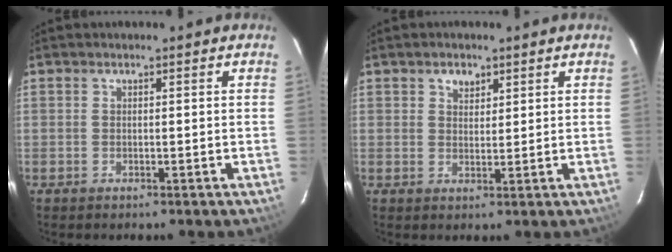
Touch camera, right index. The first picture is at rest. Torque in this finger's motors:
{"motor_torque": [0.02, 0.01, 0.05, 0.02]}